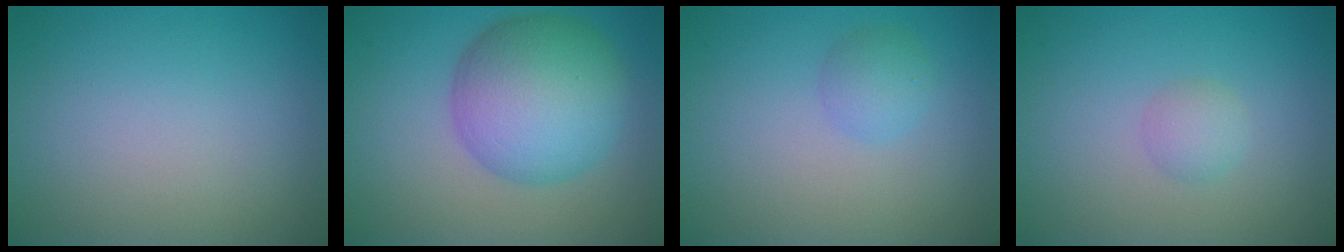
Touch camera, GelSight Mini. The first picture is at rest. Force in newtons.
{"total": 9.1, "press": 9.1, "slide": 0.2}
{"total": 1.8, "press": 1.7, "slide": 0.2}
{"total": 1.5, "press": 1.5, "slide": 0.1}